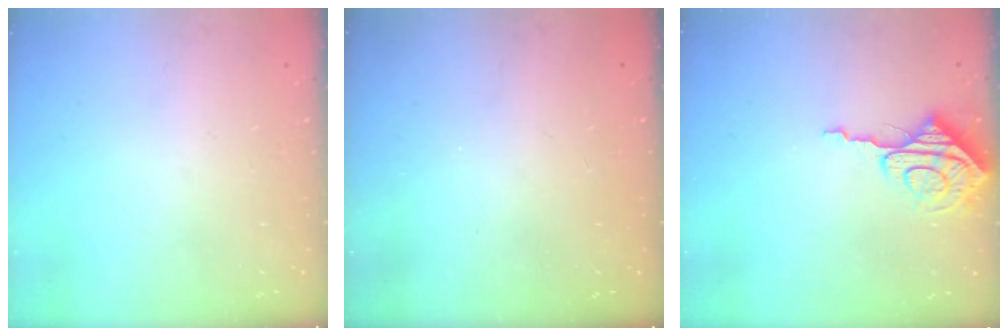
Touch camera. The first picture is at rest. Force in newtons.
{"total": 0.0}
{"total": 8.6, "press": 8.6, "slide": 0.5}